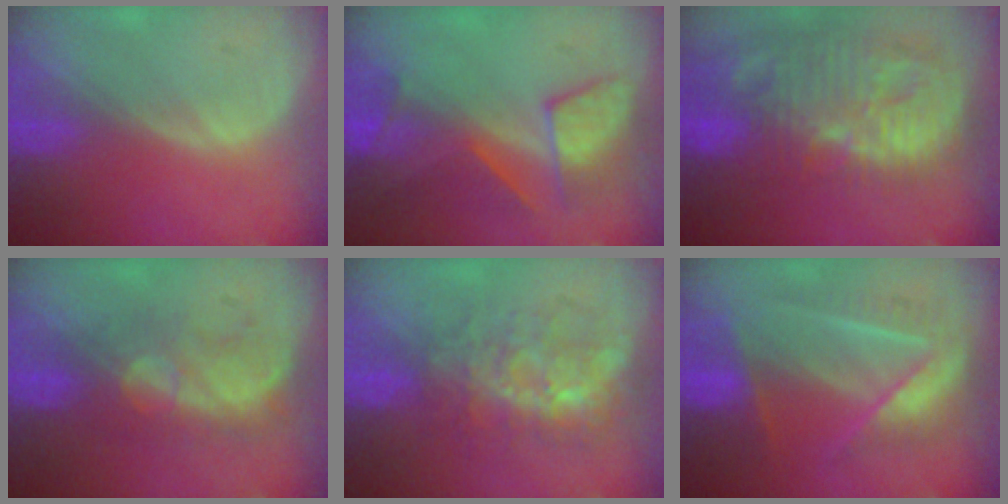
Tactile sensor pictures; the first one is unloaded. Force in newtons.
{"total": 8.0, "press": 7.5, "slide": 2.5}
{"total": 14.4, "press": 12.5, "slide": 7.0}
{"total": 7.6, "press": 7.2, "slide": 2.3}
{"total": 8.7, "press": 7.5, "slide": 4.4}
{"total": 7.5, "press": 7.4, "slide": 1.1}